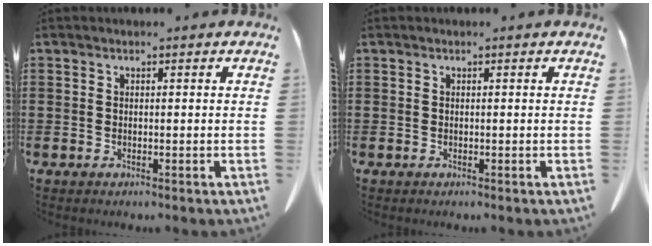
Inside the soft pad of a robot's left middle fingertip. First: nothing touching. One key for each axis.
{"total": 0.0}